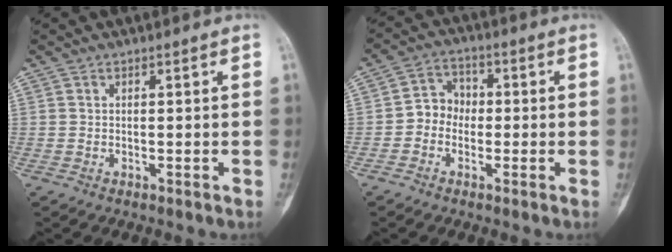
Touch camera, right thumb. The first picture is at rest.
{"total": 5.3, "force": [-1.1, 4.6, 2.4], "torque": [-0.015, 0.022, -0.035]}